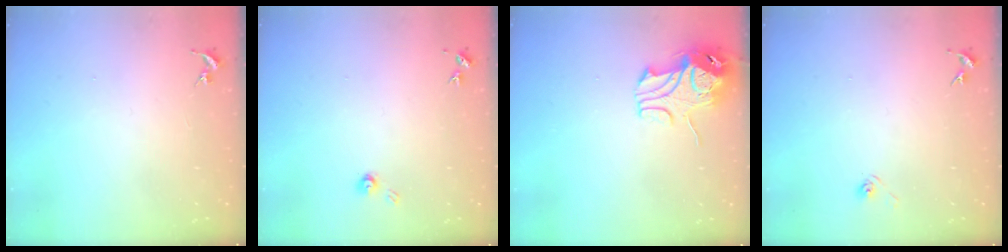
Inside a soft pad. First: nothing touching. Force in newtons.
{"total": 3.9, "press": 3.9, "slide": 0.4}
{"total": 9.8, "press": 9.6, "slide": 1.5}
{"total": 3.0, "press": 2.5, "slide": 1.7}